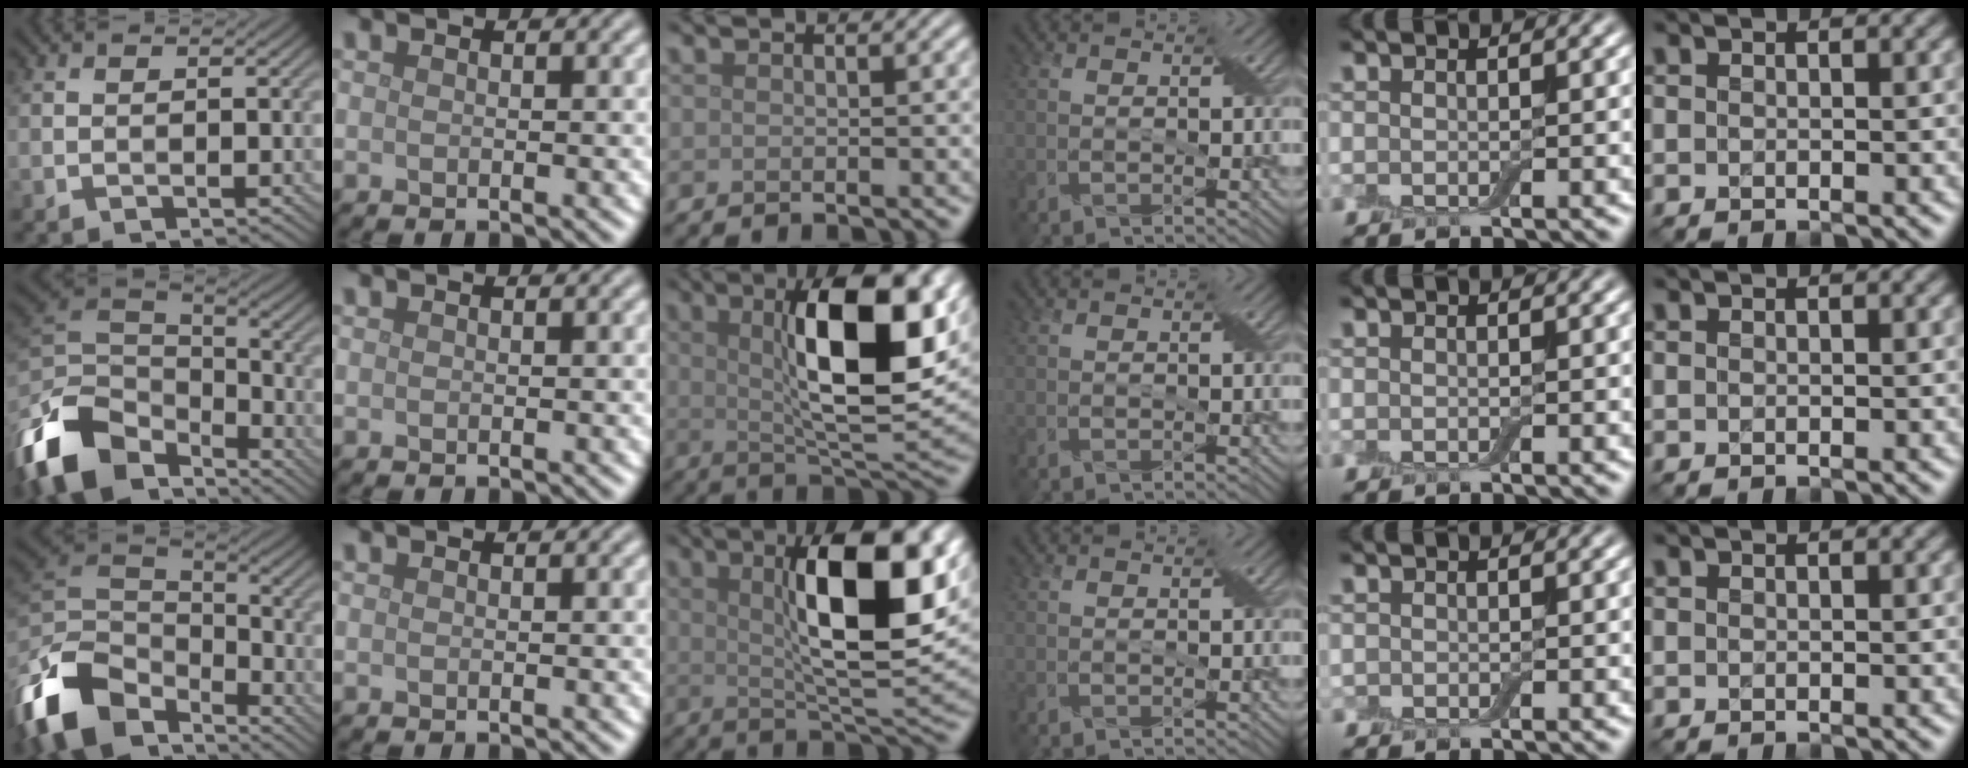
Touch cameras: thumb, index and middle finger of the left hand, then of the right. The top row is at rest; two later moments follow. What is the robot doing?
{"motion": "open", "object": "airpods case & airpods"}